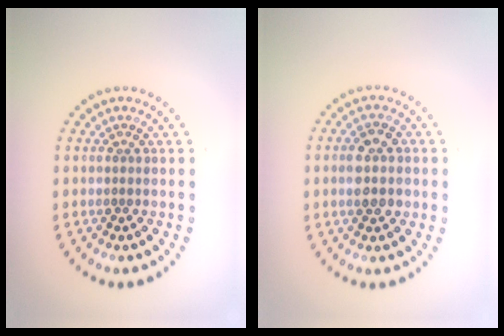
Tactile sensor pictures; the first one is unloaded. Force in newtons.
{"total": 3.5, "press": 3.5, "slide": 0.2}